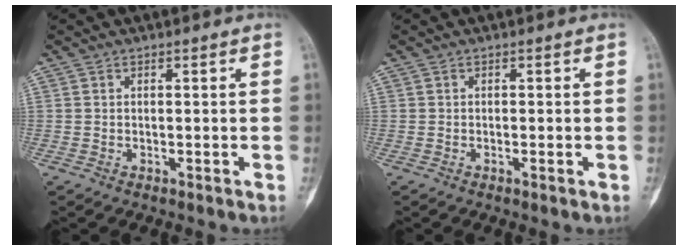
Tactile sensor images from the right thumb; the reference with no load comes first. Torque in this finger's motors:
{"motor_torque": [-0.33, -0.01, -0.29, 0.18, -0.03]}